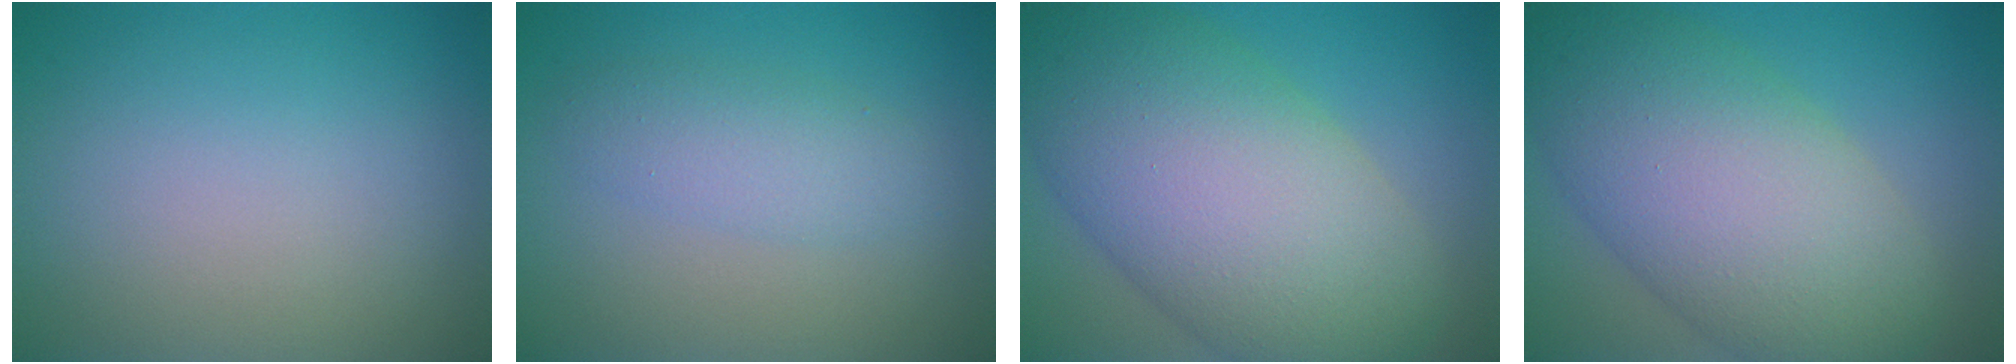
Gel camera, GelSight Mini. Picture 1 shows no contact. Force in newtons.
{"total": 2.8, "press": 2.8, "slide": 0.1}
{"total": 13.4, "press": 13.4, "slide": 0.5}
{"total": 11.3, "press": 11.3, "slide": 0.4}